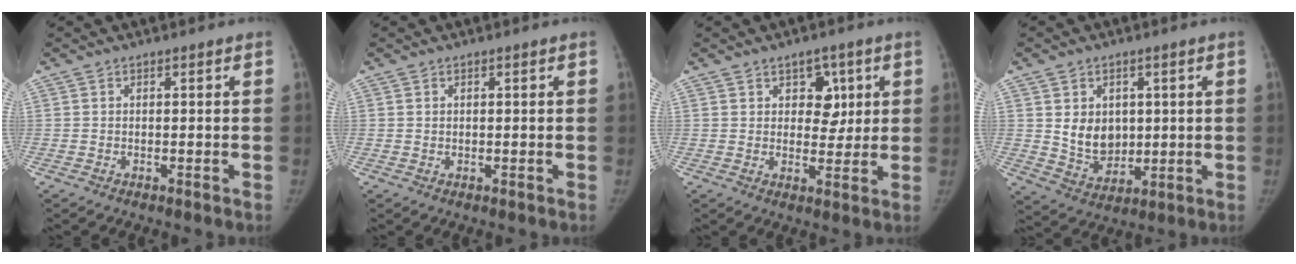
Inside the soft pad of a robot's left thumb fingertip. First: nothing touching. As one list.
[{"total": 0.6, "force": [0.2, 0.5, 0.2], "torque": [0.003, -0.001, 0.004]}, {"total": 6.1, "force": [2.5, 4.3, 3.6], "torque": [-0.013, -0.012, 0.033]}, {"total": 8.8, "force": [1.5, 6.9, 5.3], "torque": [-0.051, -0.017, 0.043]}]